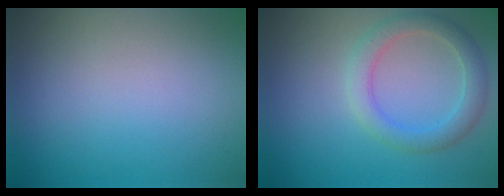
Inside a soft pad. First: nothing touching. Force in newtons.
{"total": 3.1, "press": 3.1, "slide": 0.1}